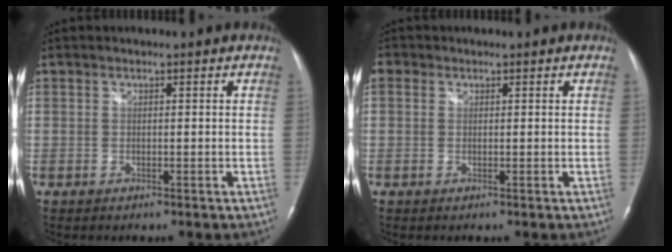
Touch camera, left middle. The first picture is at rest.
{"total": 1.7, "force": [0.6, 1.4, 0.6], "torque": [-0.013, 0.013, 0.010]}